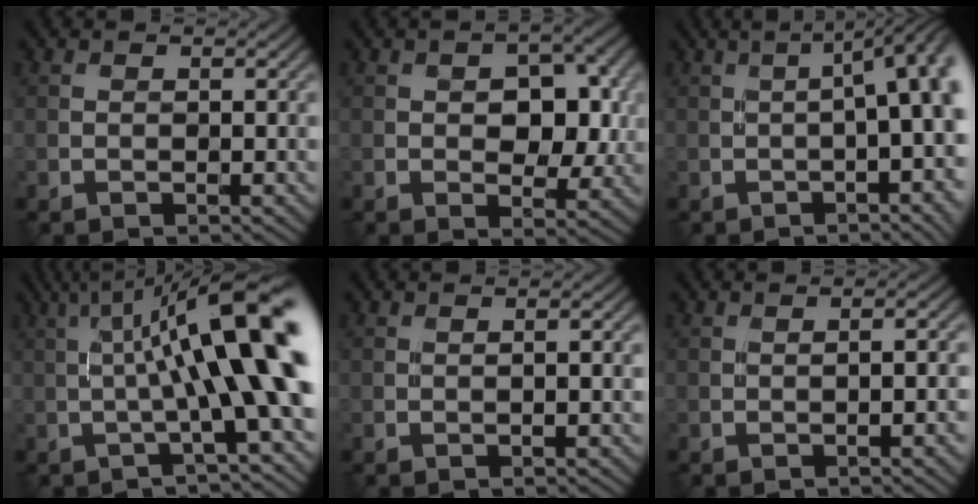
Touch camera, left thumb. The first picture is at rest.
{"total": 5.8, "force": [0.3, 3.5, 4.6], "torque": [-0.062, -0.002, 0.004]}
{"total": 13.4, "force": [-0.2, 3.5, 13.0], "torque": [-0.139, 0.022, -0.009]}
{"total": 14.2, "force": [1.4, 2.5, 13.9], "torque": [-0.190, 0.019, 0.026]}
{"total": 0.7, "force": [-0.1, -0.6, 0.4], "torque": [-0.012, 0.003, -0.003]}
{"total": 3.2, "force": [-0.8, 0.3, 3.1], "torque": [-0.043, 0.004, -0.013]}